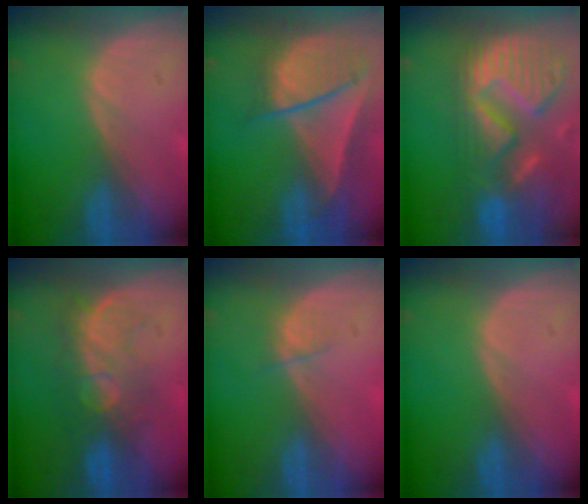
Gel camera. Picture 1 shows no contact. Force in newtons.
{"total": 8.9, "press": 7.9, "slide": 4.2}
{"total": 14.1, "press": 11.7, "slide": 7.7}
{"total": 8.1, "press": 7.9, "slide": 1.9}
{"total": 1.4, "press": 1.3, "slide": 0.6}
{"total": 0.0}